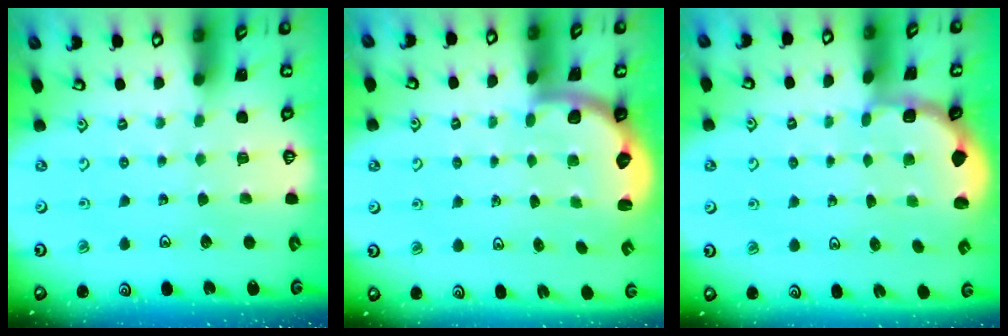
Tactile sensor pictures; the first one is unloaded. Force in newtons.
{"total": 2.6, "press": 2.3, "slide": 1.2}
{"total": 1.9, "press": 1.8, "slide": 0.7}